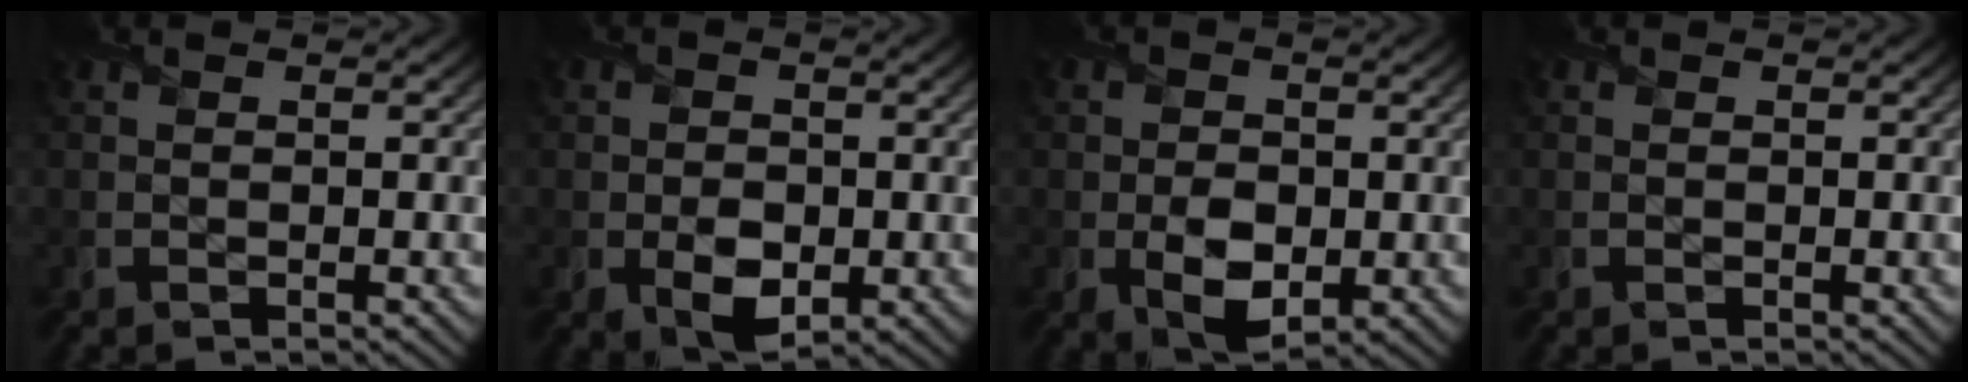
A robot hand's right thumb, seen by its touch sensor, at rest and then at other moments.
{"total": 3.7, "force": [-0.8, 2.9, 2.2], "torque": [-0.042, -0.014, -0.015]}
{"total": 4.3, "force": [-0.7, 3.2, 2.7], "torque": [-0.052, -0.014, -0.015]}
{"total": 0.0}